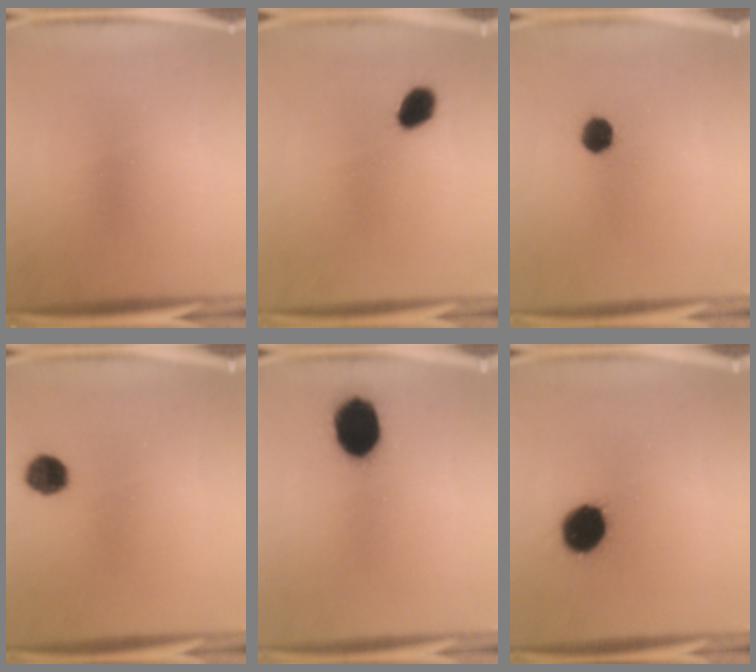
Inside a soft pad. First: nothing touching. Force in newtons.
{"total": 5.6}
{"total": 4.7}
{"total": 5.5}
{"total": 12.7}
{"total": 13.0}